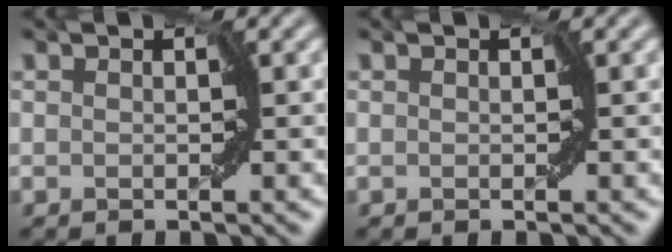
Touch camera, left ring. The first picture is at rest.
{"total": 0.0}